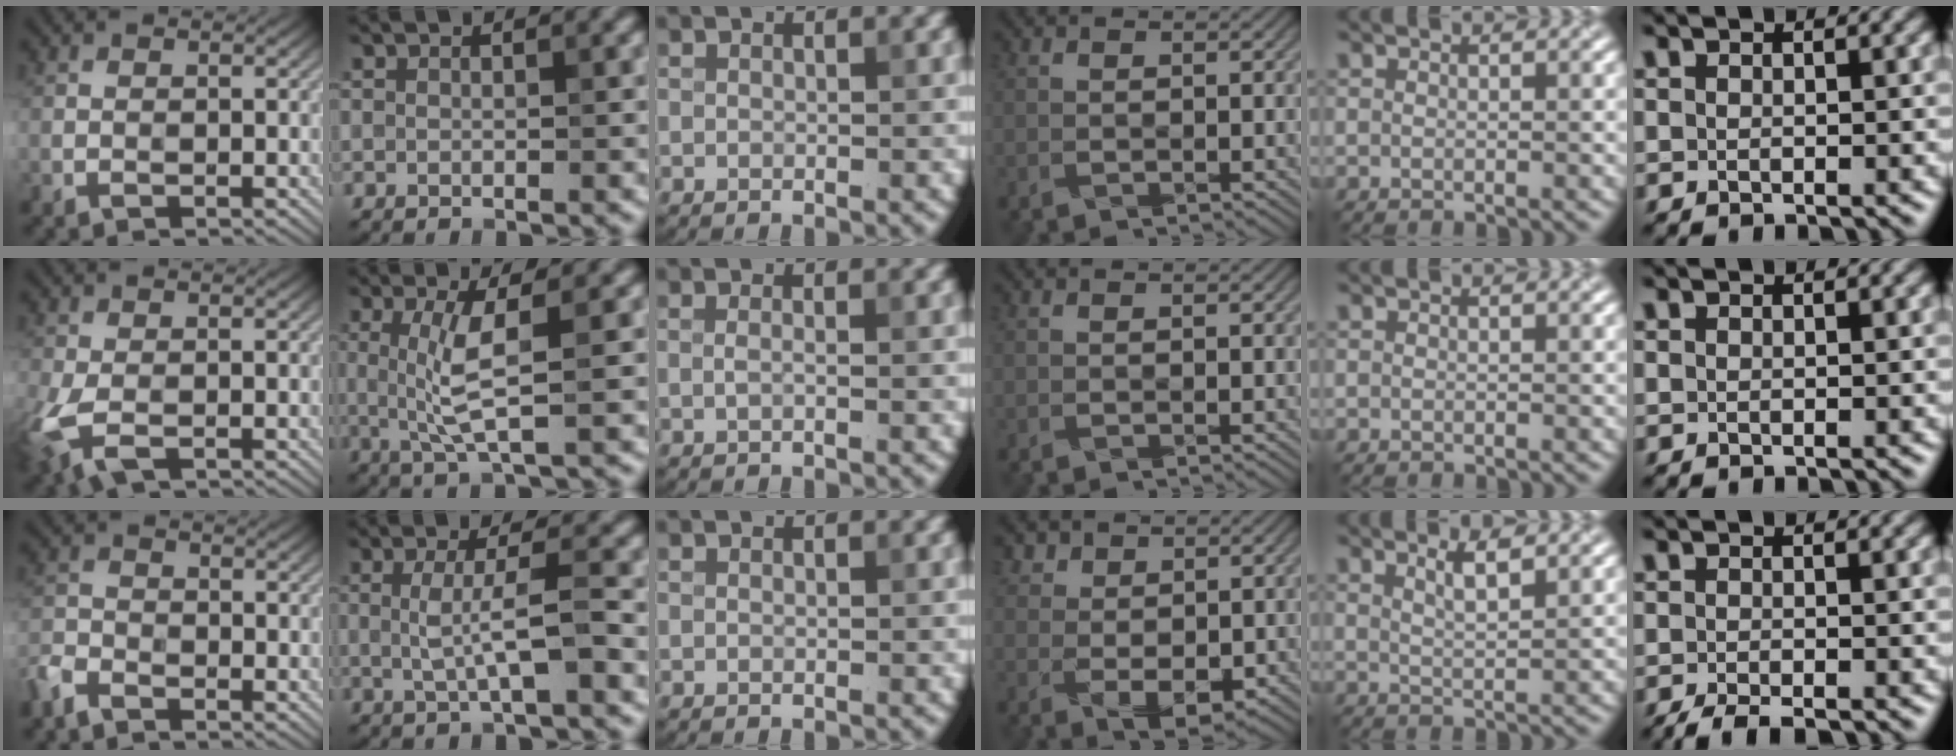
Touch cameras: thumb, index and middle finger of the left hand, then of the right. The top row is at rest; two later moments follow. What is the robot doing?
{"motion": "wrap", "object": "bandage"}